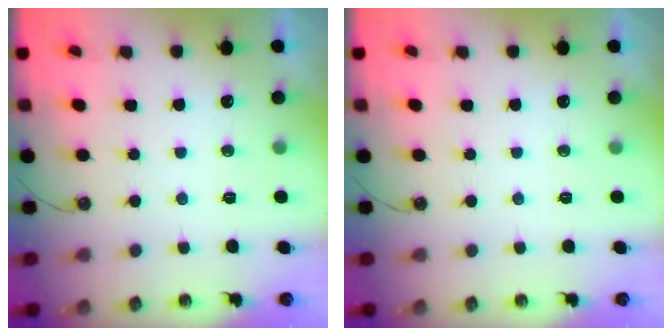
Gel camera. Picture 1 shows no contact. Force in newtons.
{"total": 0.0}